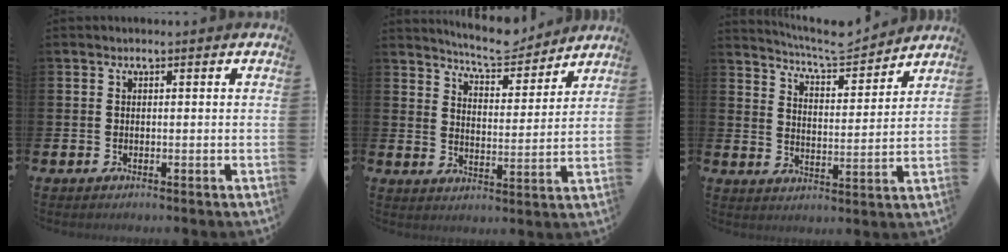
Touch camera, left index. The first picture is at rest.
{"total": 7.3, "force": [7.0, 1.0, 1.4], "torque": [-0.043, -0.046, 0.125]}
{"total": 6.4, "force": [6.2, 0.7, 1.2], "torque": [-0.046, -0.045, 0.107]}